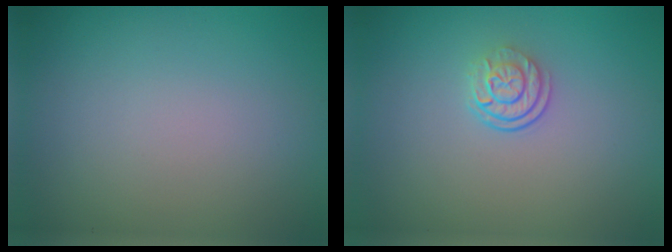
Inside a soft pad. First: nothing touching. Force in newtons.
{"total": 2.6, "press": 1.8, "slide": 1.9}